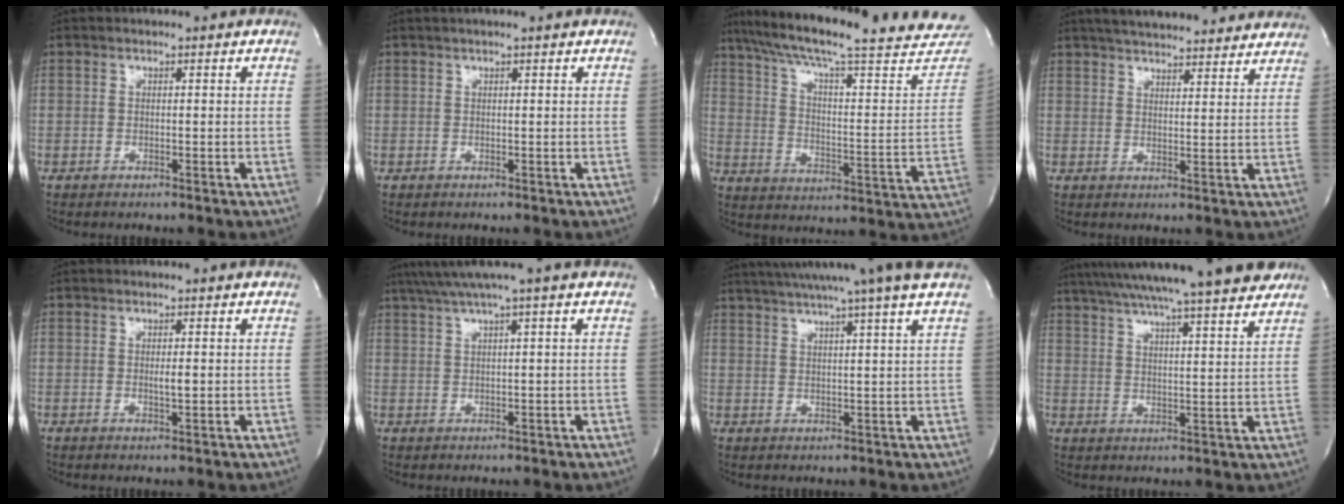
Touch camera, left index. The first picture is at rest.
{"total": 1.8, "force": [1.4, -0.3, 1.1], "torque": [-0.017, 0.016, 0.026]}
{"total": 31.7, "force": [27.4, 3.6, 15.5], "torque": [-0.247, -0.061, 0.355]}
{"total": 20.3, "force": [18.2, 4.0, 8.1], "torque": [-0.124, 0.031, 0.237]}
{"total": 1.4, "force": [0.1, 0.2, 1.4], "torque": [-0.027, -0.002, 0.002]}
{"total": 5.5, "force": [3.9, -1.5, 3.5], "torque": [-0.061, 0.024, 0.070]}
{"total": 14.9, "force": [12.3, -2.2, 8.0], "torque": [-0.137, -0.006, 0.166]}
{"total": 23.4, "force": [20.1, 0.7, 12.0], "torque": [-0.205, 0.009, 0.281]}